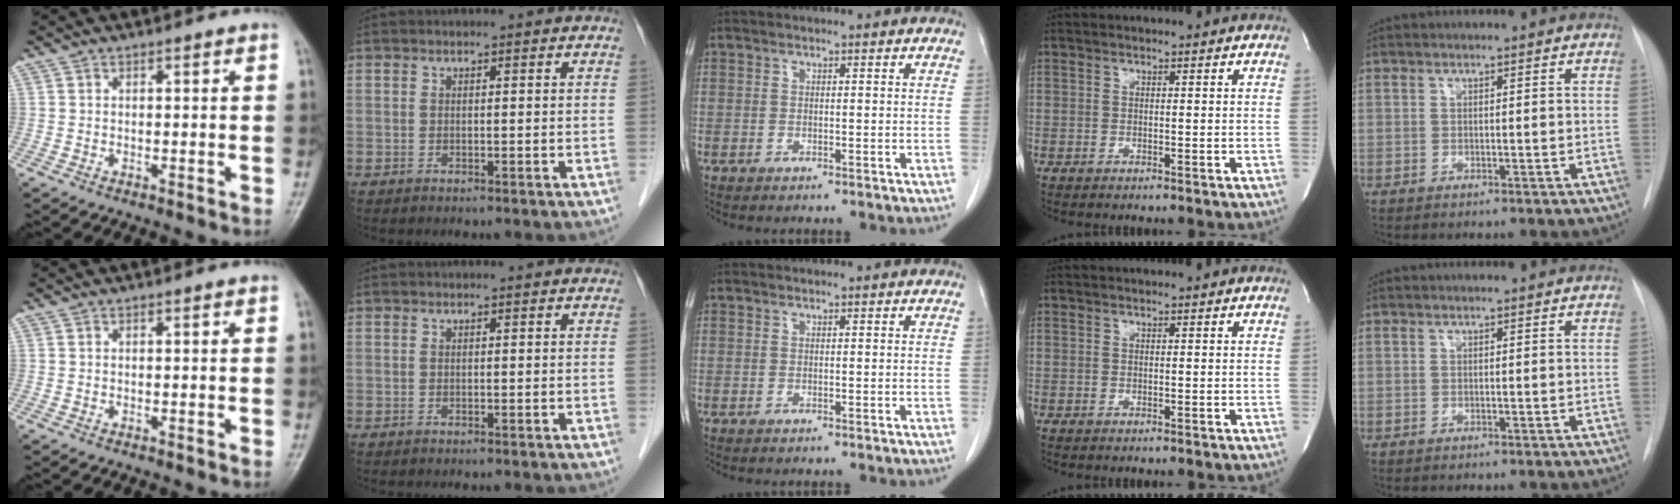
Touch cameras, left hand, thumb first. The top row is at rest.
{}